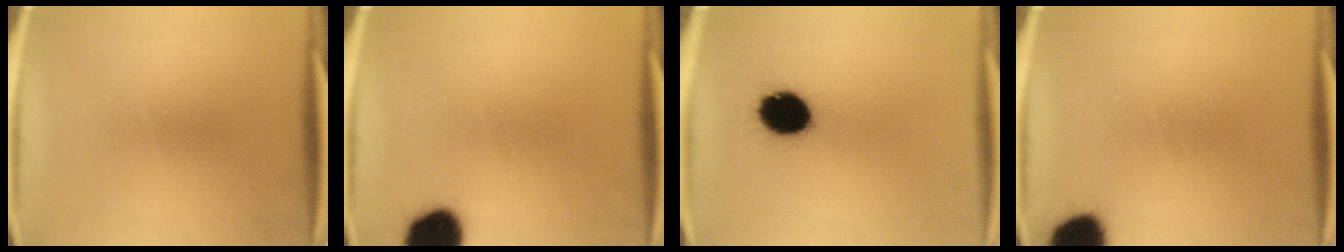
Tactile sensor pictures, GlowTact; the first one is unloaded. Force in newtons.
{"total": 11.7}
{"total": 11.7}
{"total": 9.2}